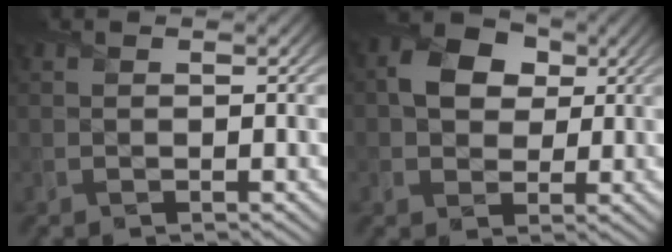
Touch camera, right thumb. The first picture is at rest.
{"total": 6.2, "force": [1.4, 4.9, 3.6], "torque": [-0.073, 0.012, 0.015]}